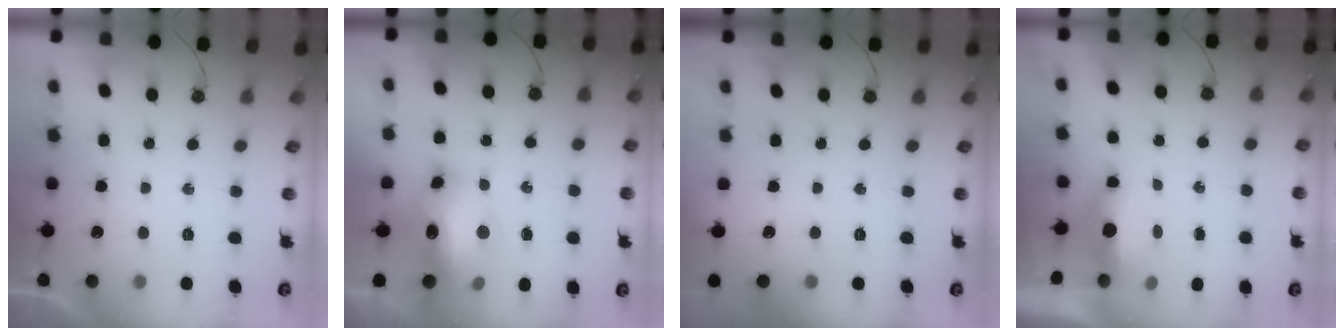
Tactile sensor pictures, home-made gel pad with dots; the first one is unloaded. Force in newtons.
{"total": 16.3, "press": 16.1, "slide": 1.9}
{"total": 0.0}
{"total": 14.5, "press": 7.0, "slide": 12.7}